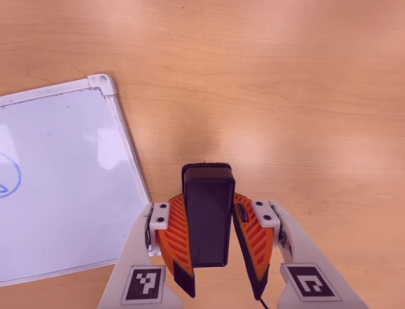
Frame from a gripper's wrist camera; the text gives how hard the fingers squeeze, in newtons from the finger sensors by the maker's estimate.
{"total": 8.9, "left": 7.6, "right": 10.3}